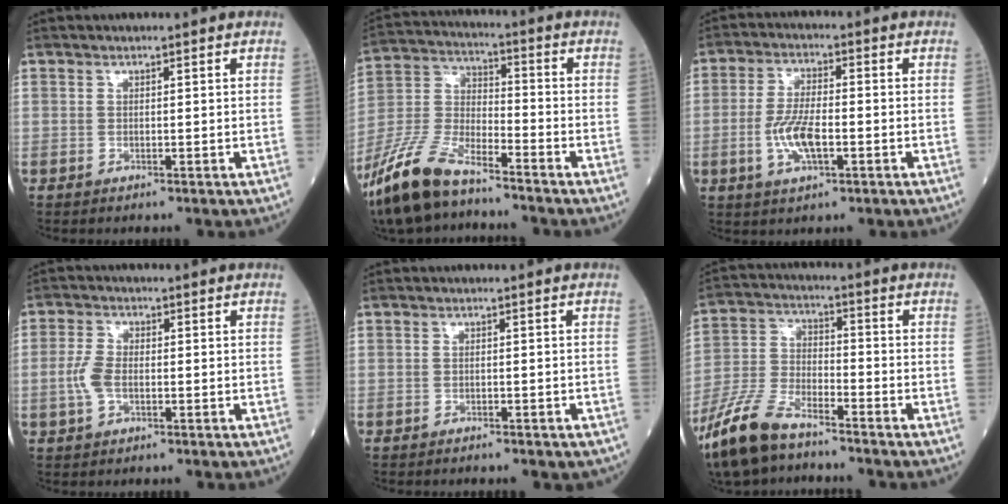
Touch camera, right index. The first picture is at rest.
{"total": 13.9, "force": [-10.6, 3.7, 8.2], "torque": [-0.182, -0.016, -0.207]}
{"total": 7.2, "force": [-2.0, 2.2, 6.6], "torque": [-0.138, 0.000, -0.038]}
{"total": 4.0, "force": [-0.9, 2.0, 3.3], "torque": [-0.086, 0.008, -0.022]}
{"total": 3.4, "force": [-2.8, 1.0, 1.7], "torque": [-0.020, -0.006, -0.027]}
{"total": 11.8, "force": [-9.0, 3.5, 6.8], "torque": [-0.156, -0.023, -0.179]}